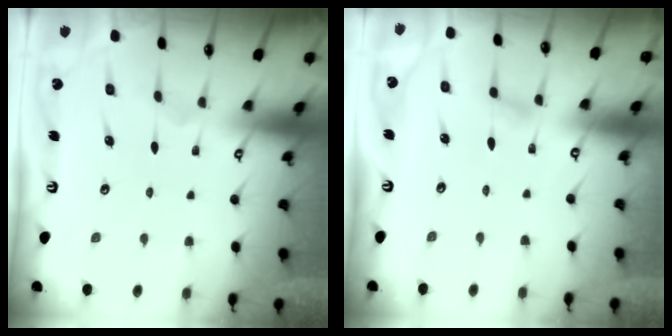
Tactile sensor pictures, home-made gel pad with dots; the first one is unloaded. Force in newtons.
{"total": 2.3, "press": 2.3, "slide": 0.3}